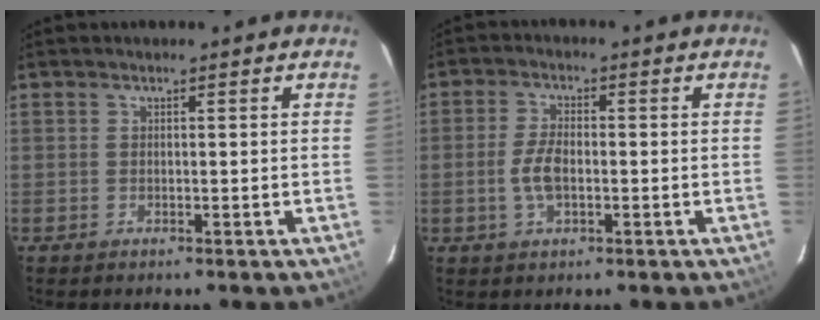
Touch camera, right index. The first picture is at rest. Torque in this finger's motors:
{"motor_torque": [0.85, -0.04, 0.20, 0.03]}